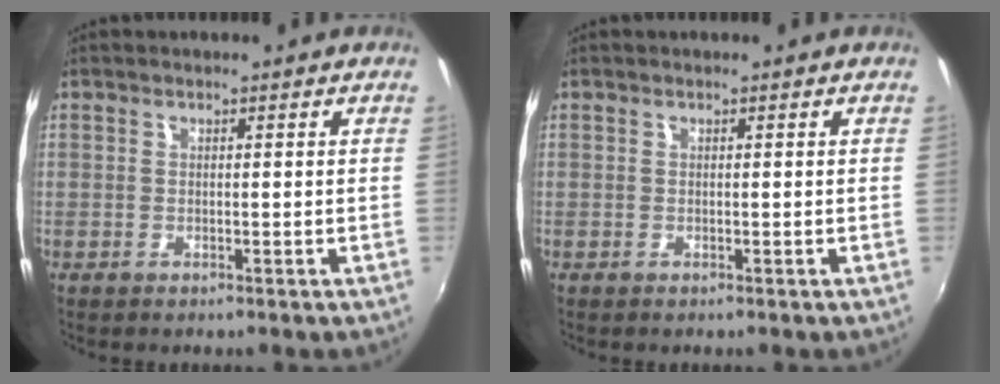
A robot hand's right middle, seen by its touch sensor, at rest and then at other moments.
{"total": 0.0}